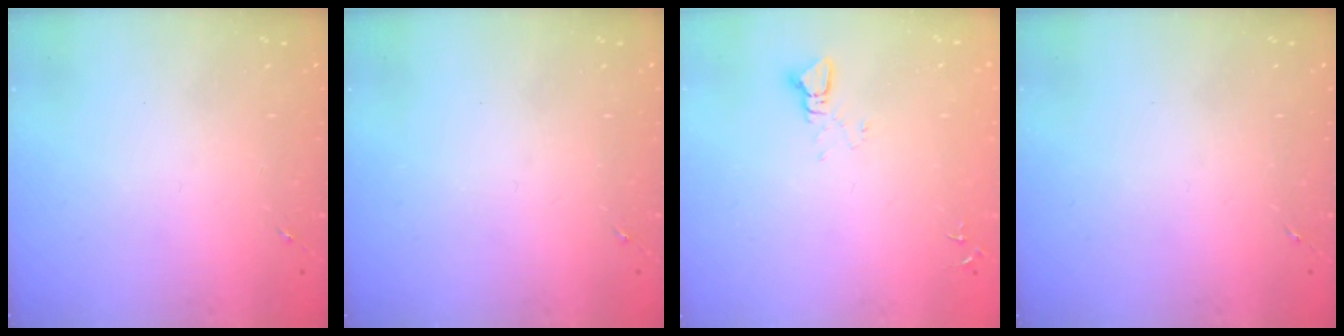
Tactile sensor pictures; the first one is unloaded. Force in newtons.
{"total": 0.0}
{"total": 2.4, "press": 2.4, "slide": 0.1}
{"total": 0.0}